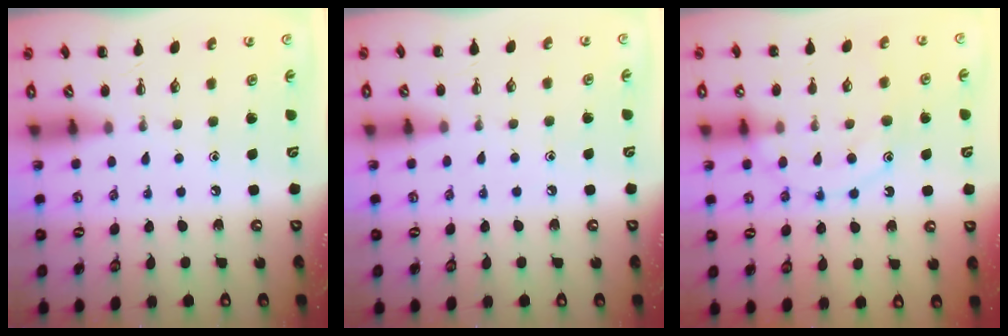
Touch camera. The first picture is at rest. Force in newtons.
{"total": 6.1, "press": 5.7, "slide": 2.0}
{"total": 12.5, "press": 12.4, "slide": 1.0}